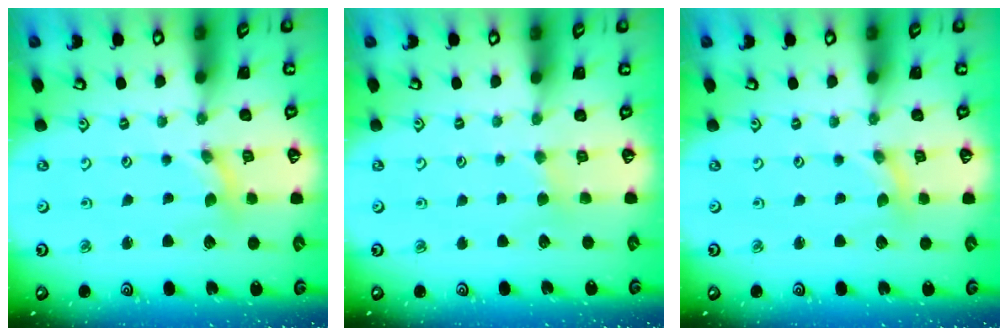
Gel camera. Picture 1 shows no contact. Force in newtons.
{"total": 2.2, "press": 2.2, "slide": 0.5}
{"total": 0.0}